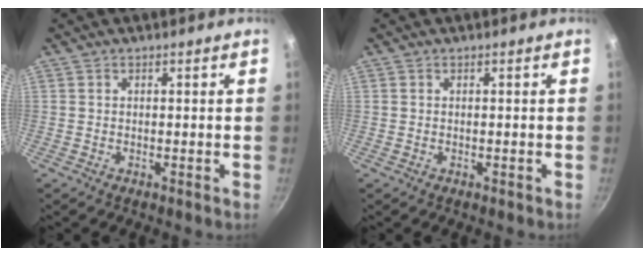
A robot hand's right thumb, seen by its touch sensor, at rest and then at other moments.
{"total": 0.0}